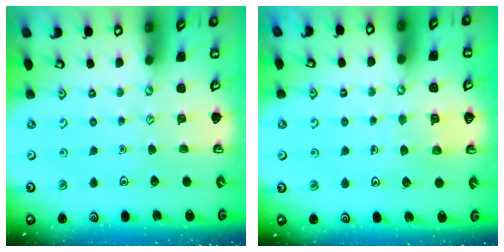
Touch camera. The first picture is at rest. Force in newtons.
{"total": 4.4, "press": 4.4, "slide": 0.3}